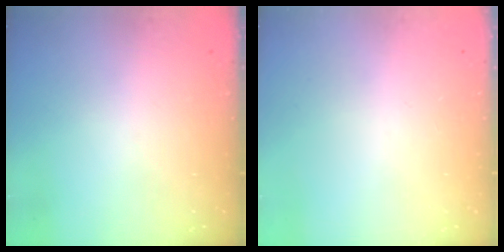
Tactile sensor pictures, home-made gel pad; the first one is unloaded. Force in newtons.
{"total": 0.0}